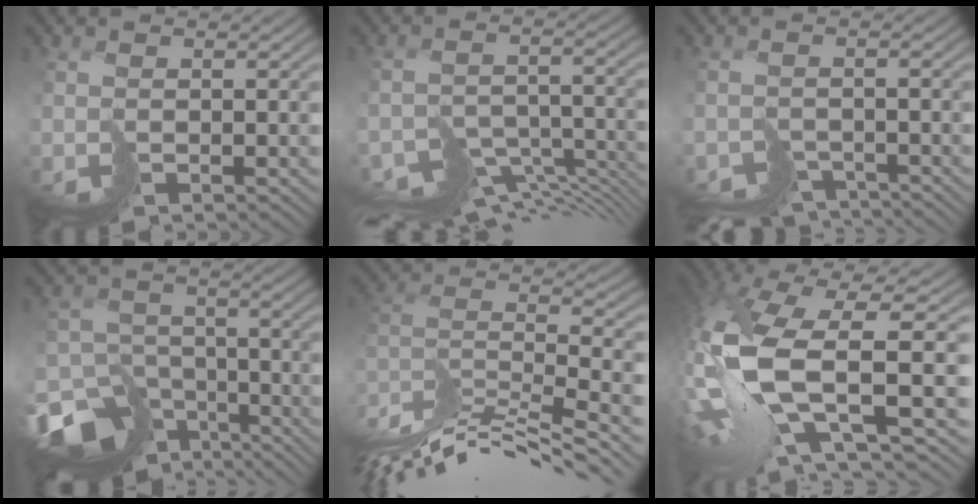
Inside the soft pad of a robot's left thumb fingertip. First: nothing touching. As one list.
[{"total": 10.8, "force": [-9.4, 2.9, 4.4], "torque": [-0.068, -0.009, -0.130]}, {"total": 5.2, "force": [-4.8, 1.8, 1.1], "torque": [-0.005, -0.014, -0.077]}, {"total": 14.9, "force": [-10.0, 9.3, 5.9], "torque": [-0.164, -0.038, -0.145]}, {"total": 13.2, "force": [-8.7, 3.4, 9.4], "torque": [-0.207, 0.007, -0.155]}, {"total": 15.6, "force": [-0.3, 6.1, 14.4], "torque": [-0.358, -0.016, 0.017]}]